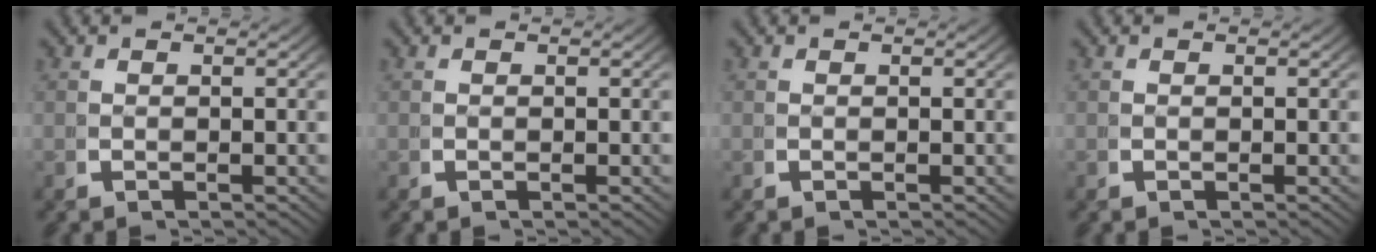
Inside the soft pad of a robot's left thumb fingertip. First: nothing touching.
{"total": 0.0}
{"total": 0.0}
{"total": 0.0}